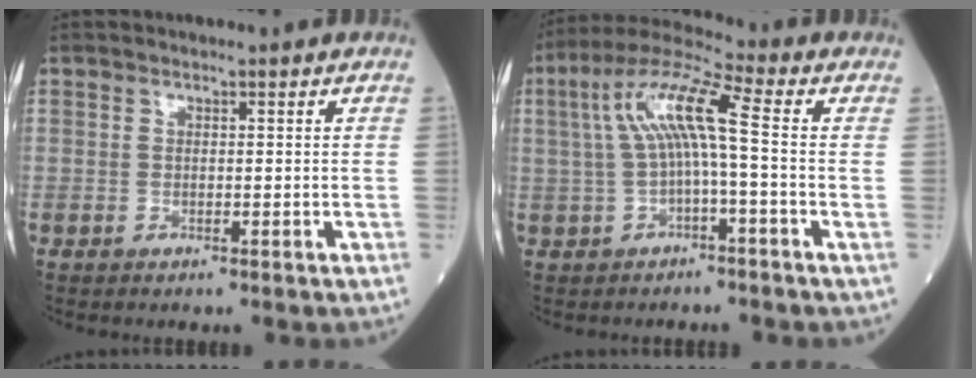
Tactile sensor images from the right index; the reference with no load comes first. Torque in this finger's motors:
{"motor_torque": [0.43, 0.11, 0.33, 0.20]}